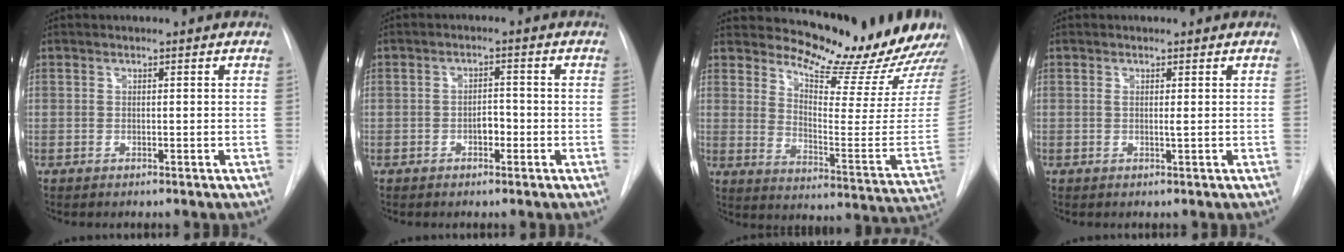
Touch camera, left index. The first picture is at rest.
{"total": 2.3, "force": [-1.0, 1.2, 1.7], "torque": [-0.021, 0.008, -0.013]}
{"total": 20.2, "force": [18.3, 4.0, 7.7], "torque": [-0.107, -0.094, 0.233]}
{"total": 0.7, "force": [0.1, -0.1, 0.7], "torque": [-0.016, 0.000, 0.004]}